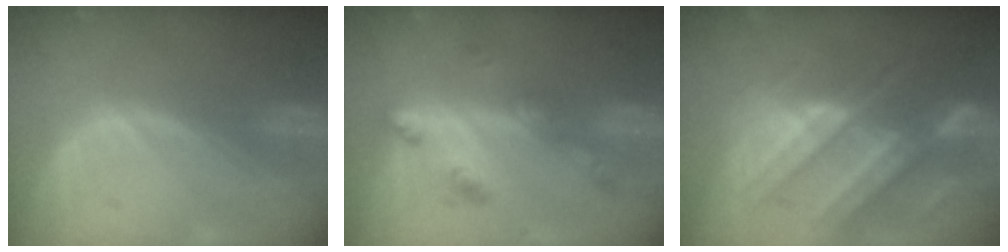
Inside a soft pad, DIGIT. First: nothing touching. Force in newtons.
{"total": 6.3, "press": 5.5, "slide": 3.1}
{"total": 11.2, "press": 9.9, "slide": 5.2}